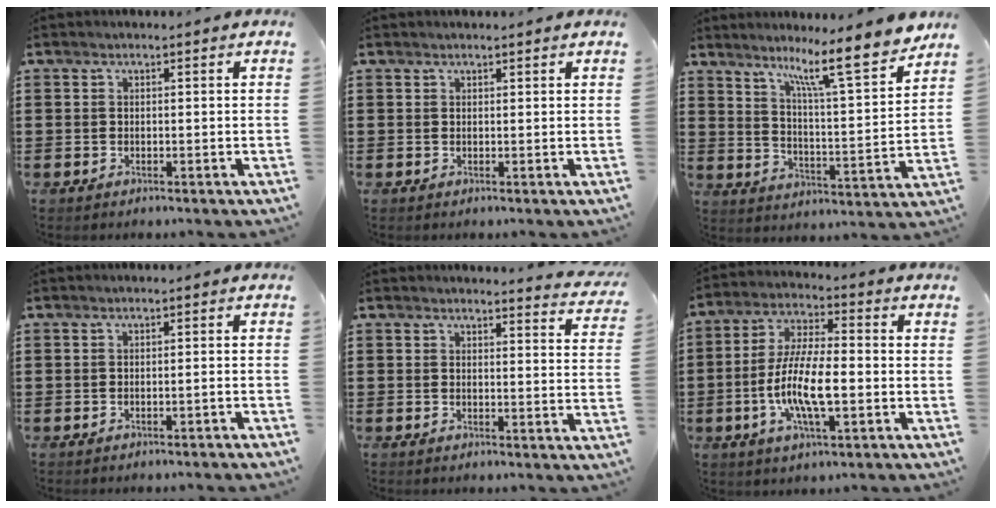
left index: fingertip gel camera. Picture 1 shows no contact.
{"total": 0.5, "force": [0.5, 0.1, -0.1], "torque": [0.000, 0.000, 0.010]}
{"total": 11.0, "force": [8.7, 0.4, 6.7], "torque": [-0.126, -0.057, 0.134]}
{"total": 1.0, "force": [-0.8, -0.1, 0.5], "torque": [-0.009, -0.002, -0.016]}
{"total": 2.7, "force": [2.7, -0.1, 0.4], "torque": [-0.011, -0.014, 0.048]}
{"total": 10.7, "force": [-2.6, 3.5, 9.7], "torque": [-0.207, -0.010, -0.052]}